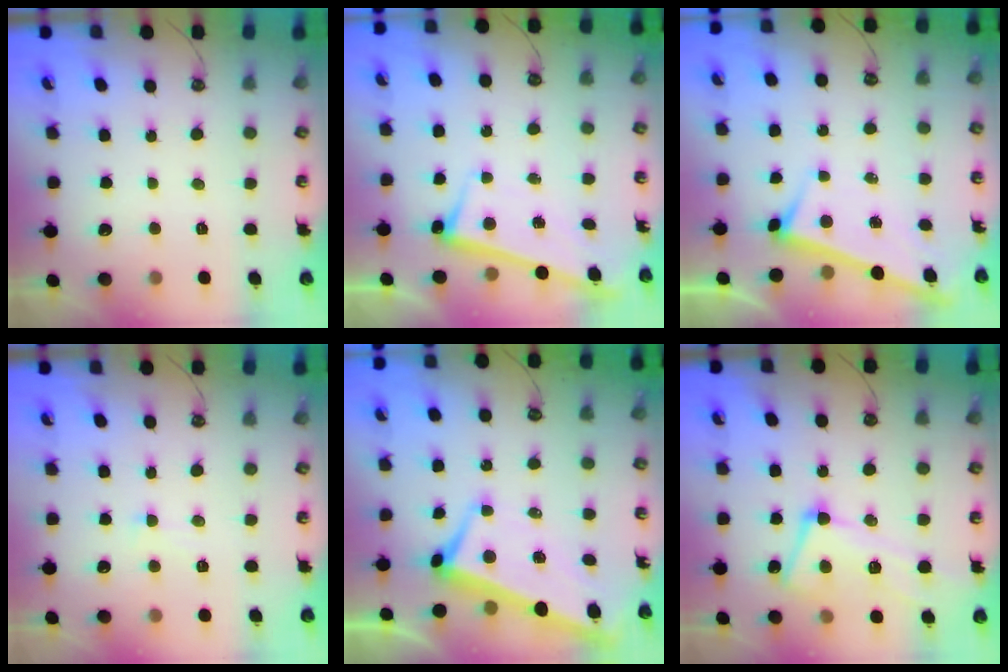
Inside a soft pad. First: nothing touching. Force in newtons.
{"total": 2.7, "press": 2.6, "slide": 0.5}
{"total": 2.9, "press": 2.9, "slide": 0.1}
{"total": 0.8, "press": 0.7, "slide": 0.5}
{"total": 1.6, "press": 0.8, "slide": 1.4}
{"total": 6.9, "press": 6.8, "slide": 1.3}